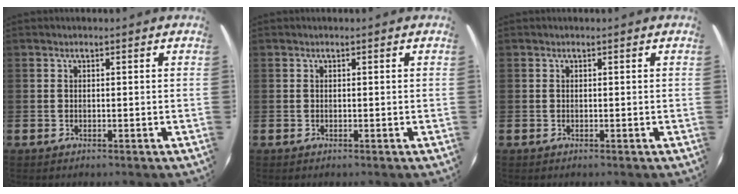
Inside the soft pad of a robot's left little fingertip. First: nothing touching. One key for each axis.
{"total": 0.0}
{"total": 0.0}